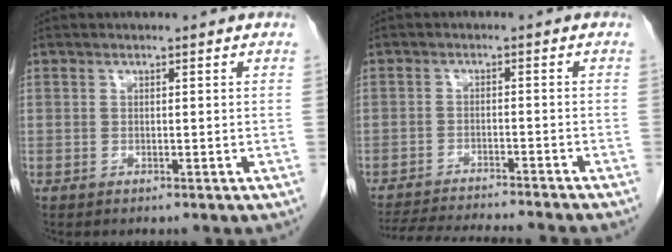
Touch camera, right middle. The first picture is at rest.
{"total": 13.8, "force": [-12.8, -0.2, 5.1], "torque": [-0.075, -0.020, -0.186]}